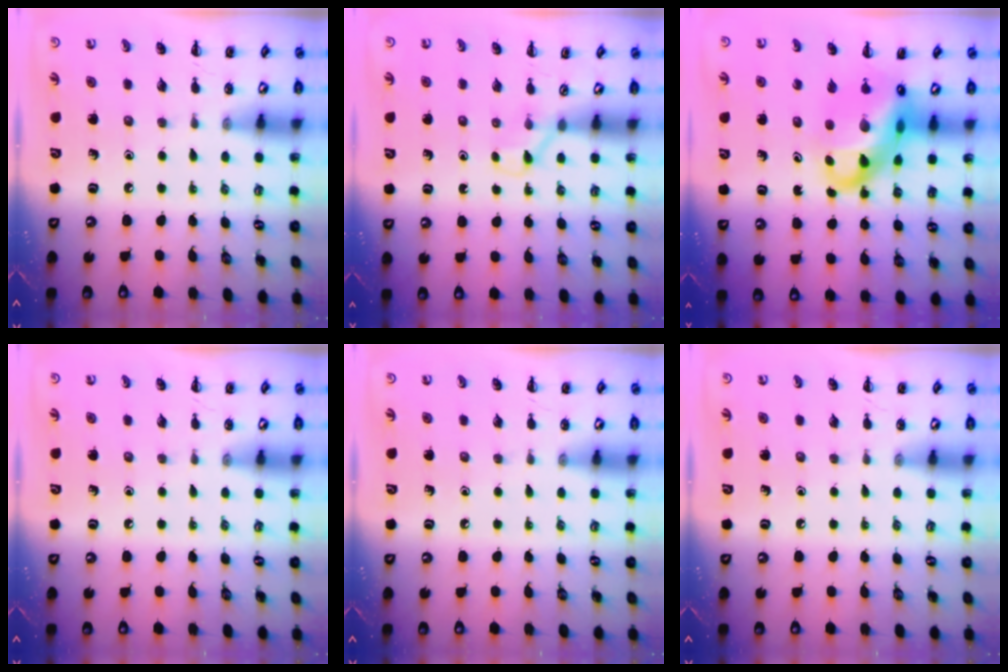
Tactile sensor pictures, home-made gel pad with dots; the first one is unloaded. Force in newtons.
{"total": 2.8, "press": 2.6, "slide": 1.0}
{"total": 14.5, "press": 14.0, "slide": 3.5}
{"total": 0.0}
{"total": 0.0}
{"total": 0.0}